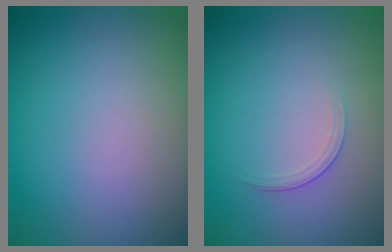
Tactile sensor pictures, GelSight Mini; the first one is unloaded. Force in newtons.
{"total": 1.3, "press": 0.5, "slide": 1.2}